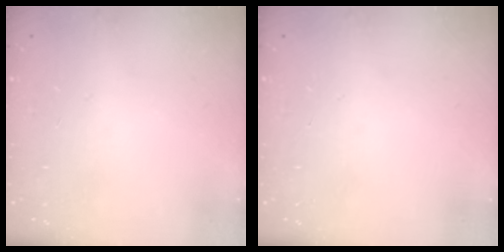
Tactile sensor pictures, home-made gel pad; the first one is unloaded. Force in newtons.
{"total": 0.0}